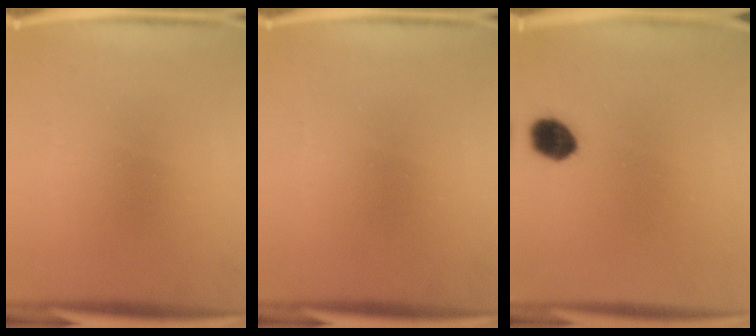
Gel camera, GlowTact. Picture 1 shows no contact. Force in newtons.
{"total": 0.0}
{"total": 6.2}